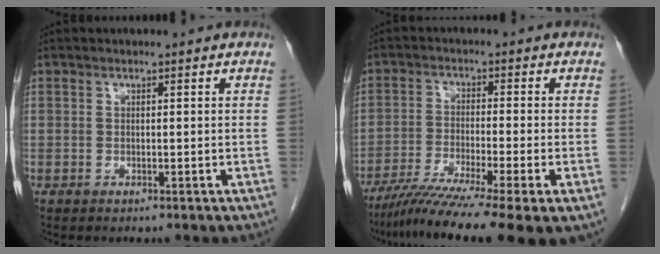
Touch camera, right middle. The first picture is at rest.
{"total": 13.8, "force": [-9.6, 0.1, 10.0], "torque": [-0.160, -0.036, -0.155]}